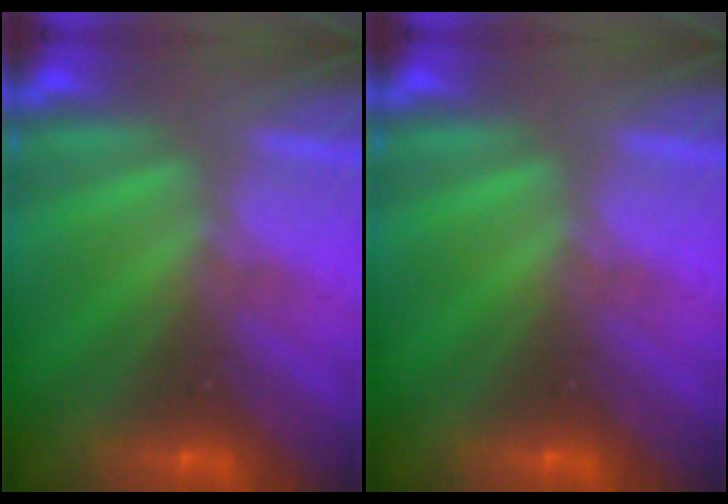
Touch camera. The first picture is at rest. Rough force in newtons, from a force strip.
{"total": 0.0}